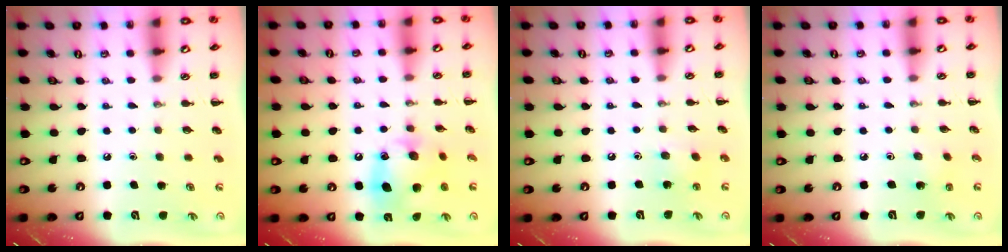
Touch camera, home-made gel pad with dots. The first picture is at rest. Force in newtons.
{"total": 13.1, "press": 13.0, "slide": 1.7}
{"total": 4.6, "press": 4.5, "slide": 0.9}
{"total": 1.1, "press": 1.0, "slide": 0.5}